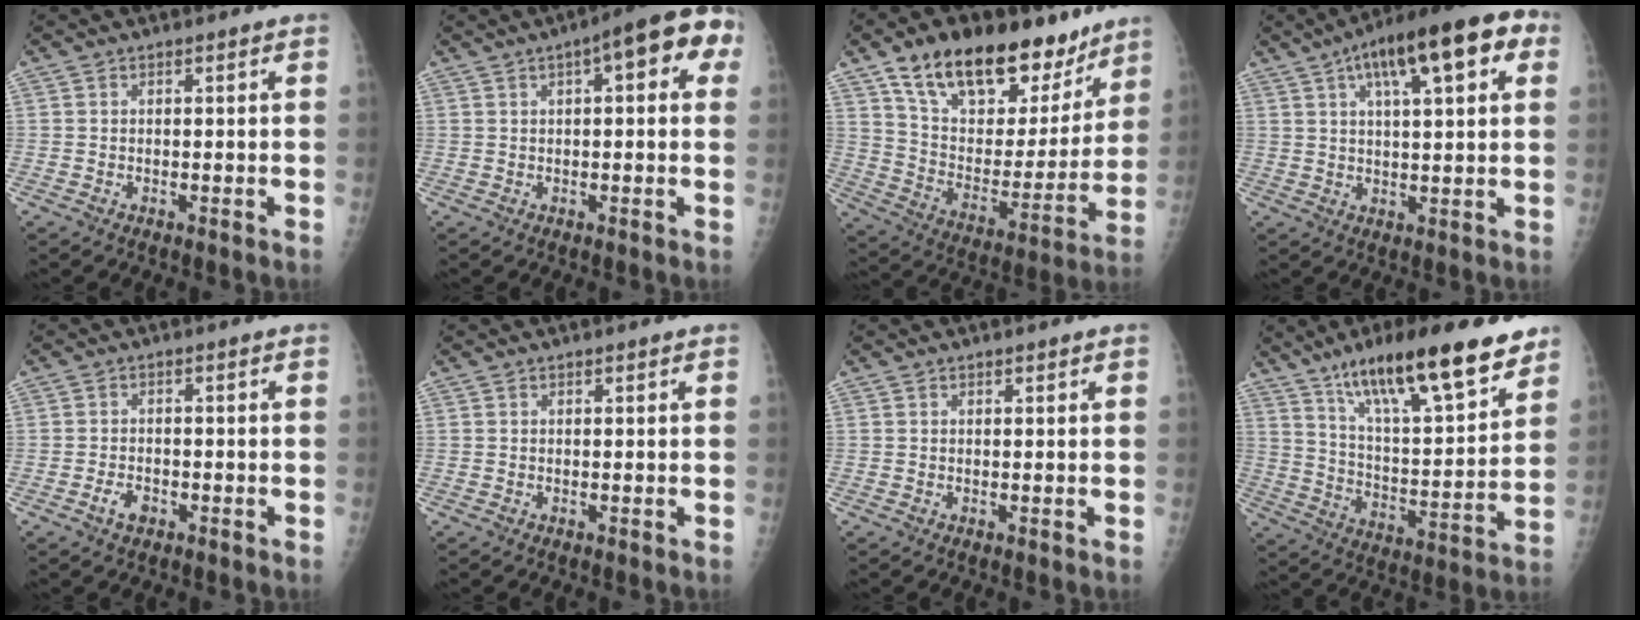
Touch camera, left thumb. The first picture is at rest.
{"total": 11.2, "force": [3.9, 4.0, 9.7], "torque": [-0.099, 0.021, 0.041]}
{"total": 26.5, "force": [17.7, 13.2, 14.7], "torque": [-0.189, -0.049, 0.289]}
{"total": 17.2, "force": [7.3, 5.7, 14.5], "torque": [-0.198, 0.018, 0.104]}
{"total": 2.7, "force": [-1.3, 1.7, 1.6], "torque": [-0.025, 0.007, -0.021]}
{"total": 0.0}
{"total": 0.6, "force": [0.4, 0.3, 0.1], "torque": [-0.001, -0.003, 0.005]}
{"total": 23.1, "force": [15.4, 6.0, 16.2], "torque": [-0.233, -0.061, 0.255]}